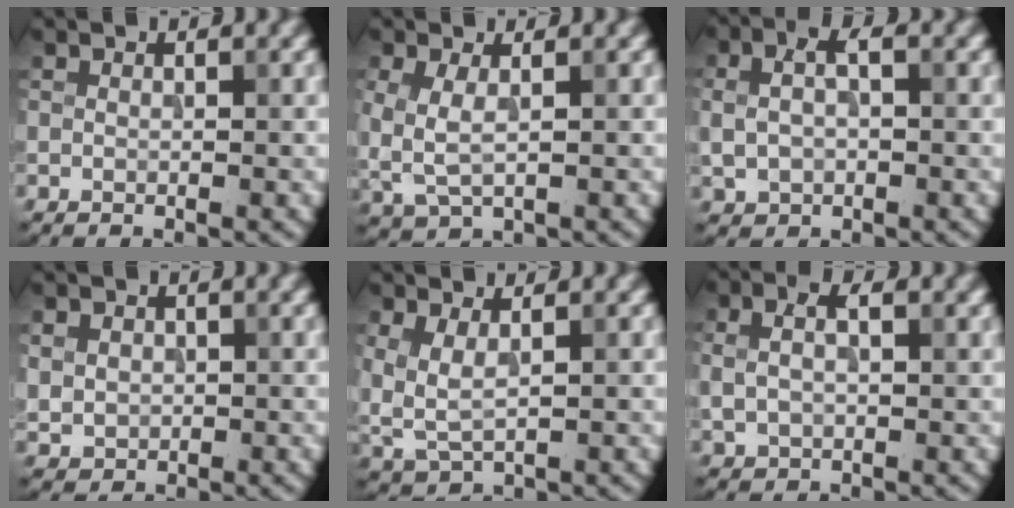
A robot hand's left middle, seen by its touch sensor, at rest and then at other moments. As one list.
[{"total": 3.3, "force": [0.1, 1.8, 2.8], "torque": [-0.072, -0.004, 0.002]}, {"total": 3.6, "force": [0.5, 2.2, 2.7], "torque": [-0.057, 0.006, 0.009]}, {"total": 2.0, "force": [0.3, 1.9, 0.8], "torque": [-0.018, -0.004, 0.010]}, {"total": 3.3, "force": [0.7, 1.7, 2.7], "torque": [-0.067, -0.003, 0.016]}, {"total": 3.2, "force": [0.8, 1.9, 2.5], "torque": [-0.055, 0.006, 0.015]}]